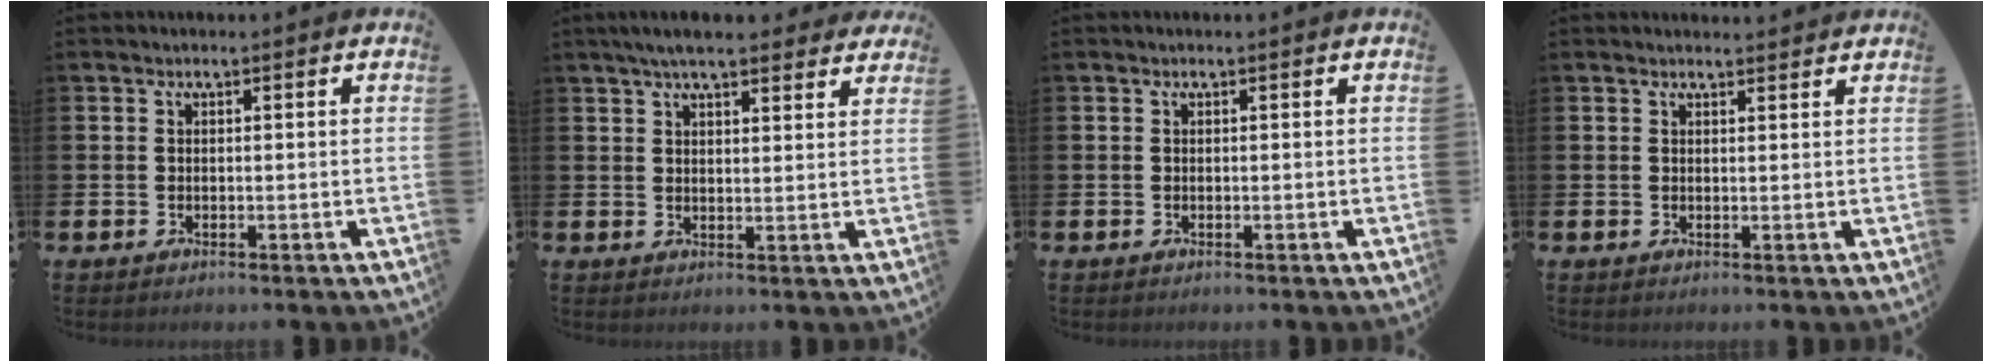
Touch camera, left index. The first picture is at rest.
{"total": 5.4, "force": [4.9, 1.0, 2.1], "torque": [-0.048, -0.011, 0.089]}
{"total": 0.0}
{"total": 1.2, "force": [1.2, 0.1, 0.0], "torque": [0.013, -0.008, 0.019]}